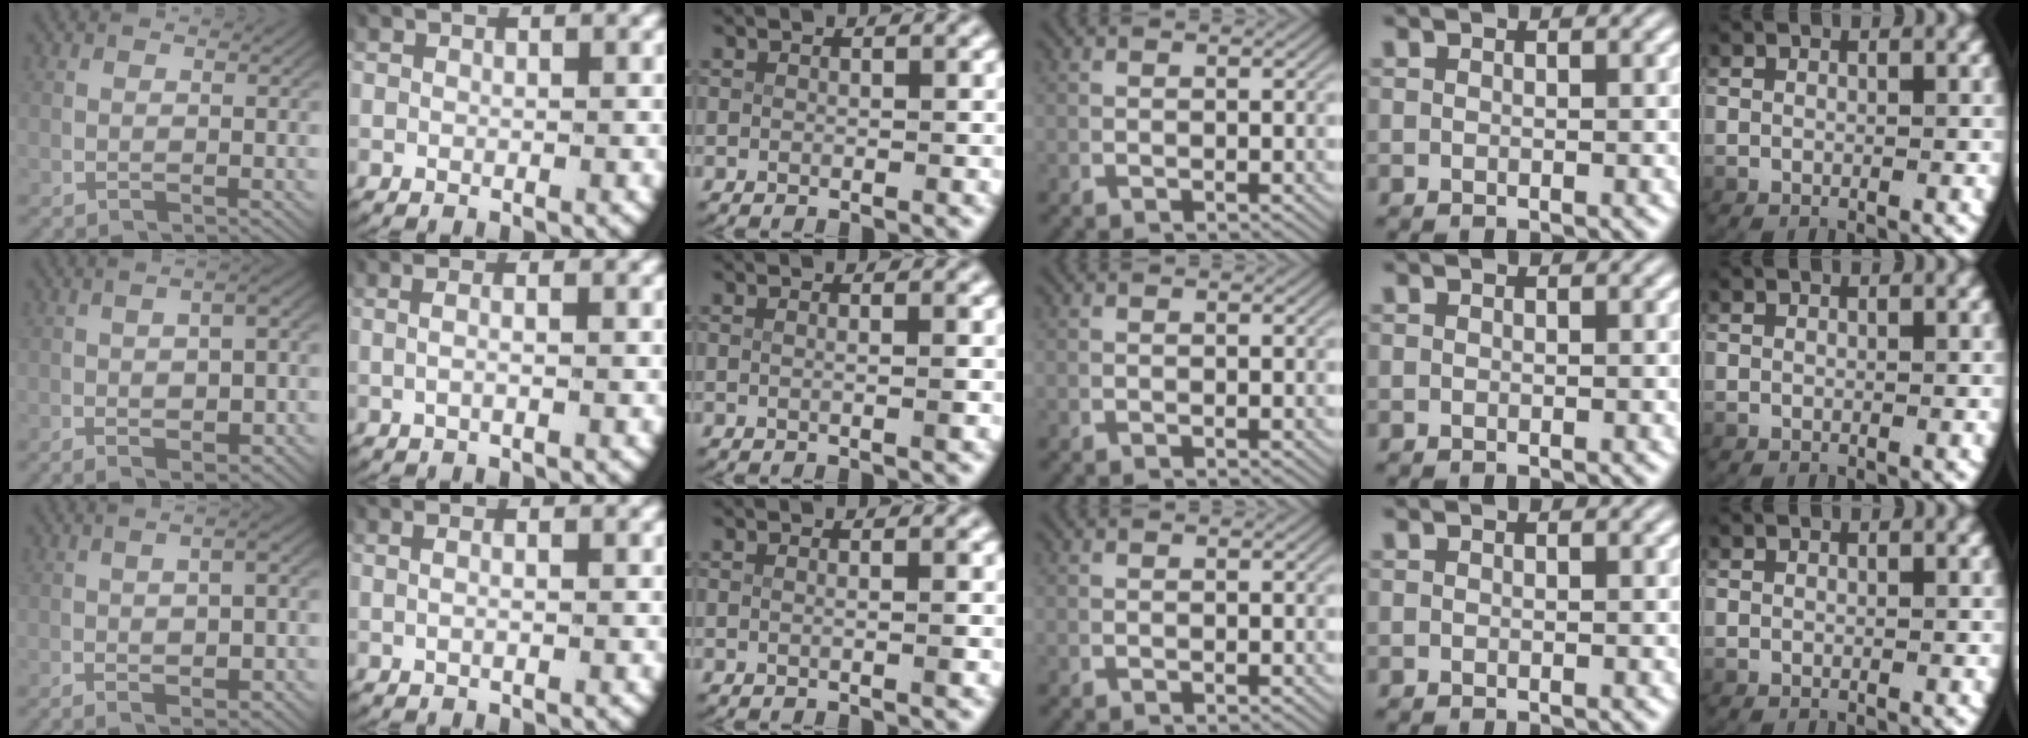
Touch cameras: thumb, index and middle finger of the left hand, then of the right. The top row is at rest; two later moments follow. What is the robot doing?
{"motion": "lift_and_place", "object": "towel"}